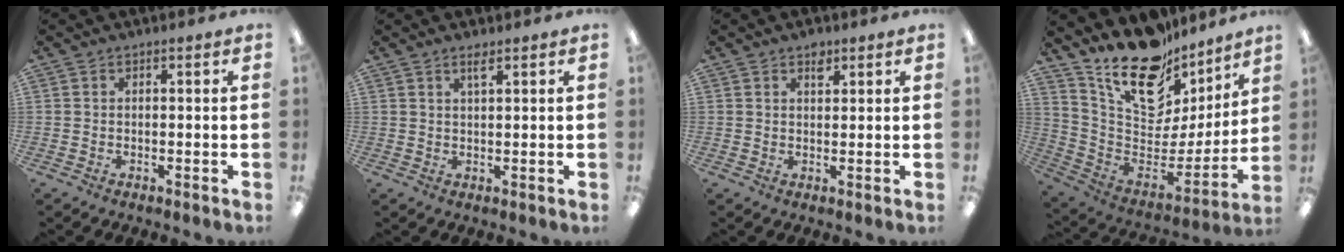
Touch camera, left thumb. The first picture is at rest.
{"total": 2.2, "force": [1.7, 0.5, 1.4], "torque": [-0.032, 0.003, 0.030]}
{"total": 2.8, "force": [1.9, 1.5, 1.5], "torque": [-0.007, -0.008, 0.028]}
{"total": 22.1, "force": [16.3, 10.9, 10.4], "torque": [-0.168, -0.119, 0.291]}